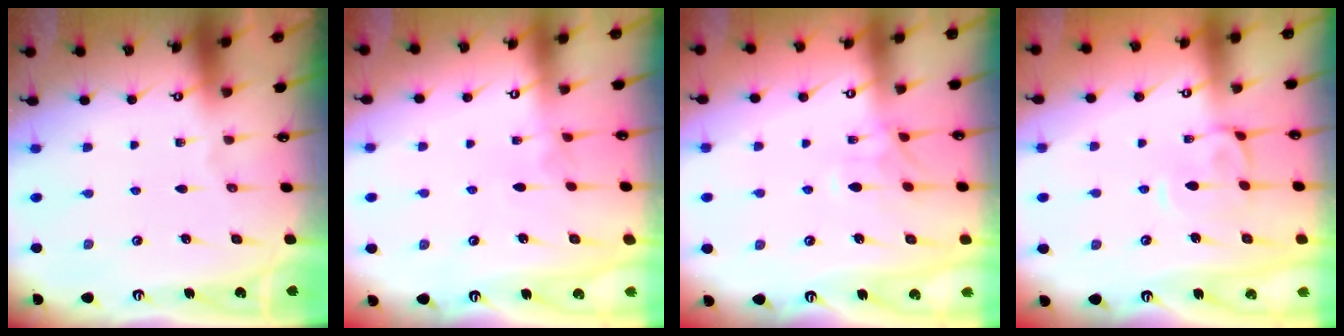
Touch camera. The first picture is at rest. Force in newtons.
{"total": 3.7, "press": 3.7, "slide": 0.1}
{"total": 0.8, "press": 0.0, "slide": 0.8}
{"total": 0.9, "press": 0.3, "slide": 0.8}